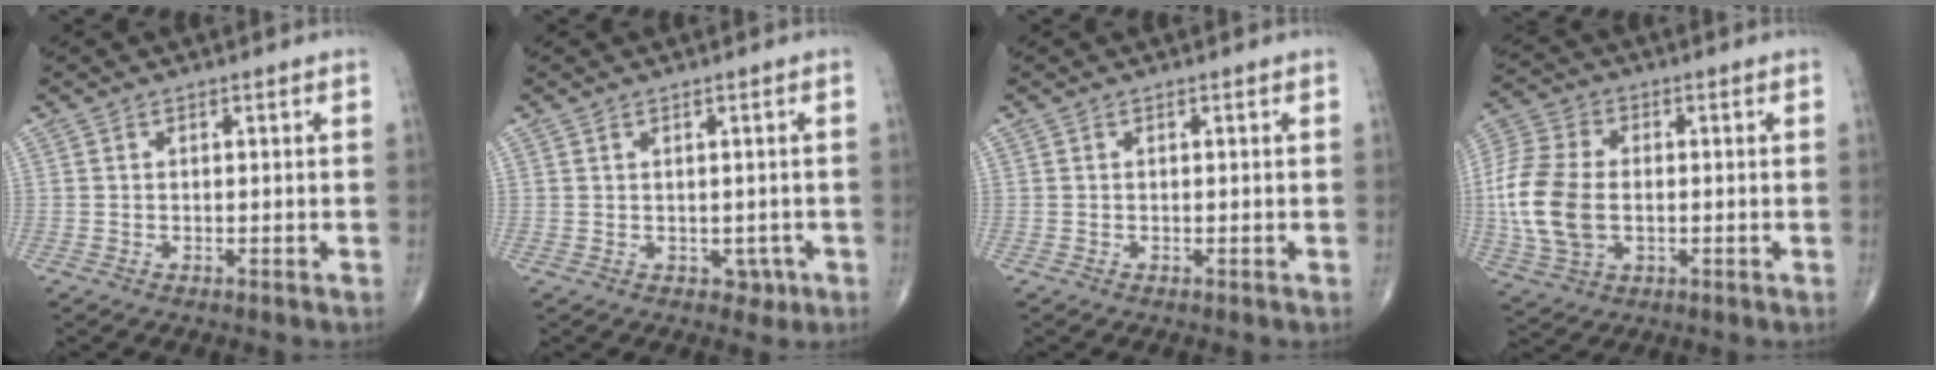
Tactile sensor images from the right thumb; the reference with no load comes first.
{"total": 2.1, "force": [-0.1, 1.8, 1.1], "torque": [-0.002, 0.000, 0.003]}
{"total": 0.0}
{"total": 14.4, "force": [-0.9, 9.4, 10.9], "torque": [-0.242, 0.004, -0.014]}